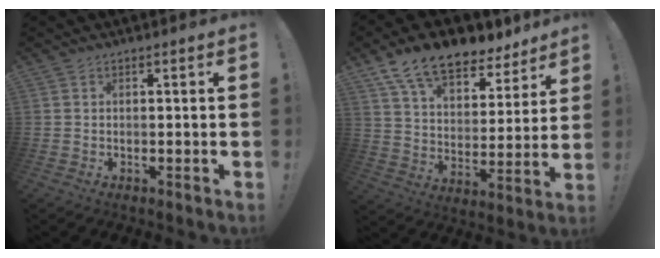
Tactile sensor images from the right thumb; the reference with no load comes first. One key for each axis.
{"total": 15.4, "fx": 11.6, "fy": 7.2, "fz": 7.0, "tx": -0.118, "ty": -0.083, "tz": 0.209}